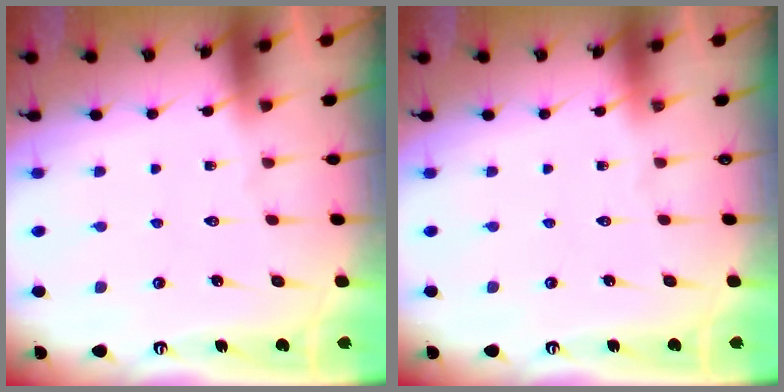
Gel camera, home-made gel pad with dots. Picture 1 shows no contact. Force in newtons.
{"total": 0.0}